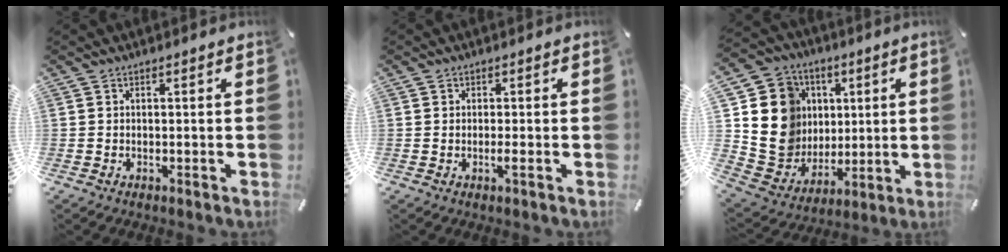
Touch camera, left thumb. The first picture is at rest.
{"total": 1.1, "force": [-0.3, 0.4, 1.0], "torque": [-0.019, -0.001, -0.007]}
{"total": 16.6, "force": [2.7, 15.7, 4.5], "torque": [-0.073, -0.013, 0.073]}